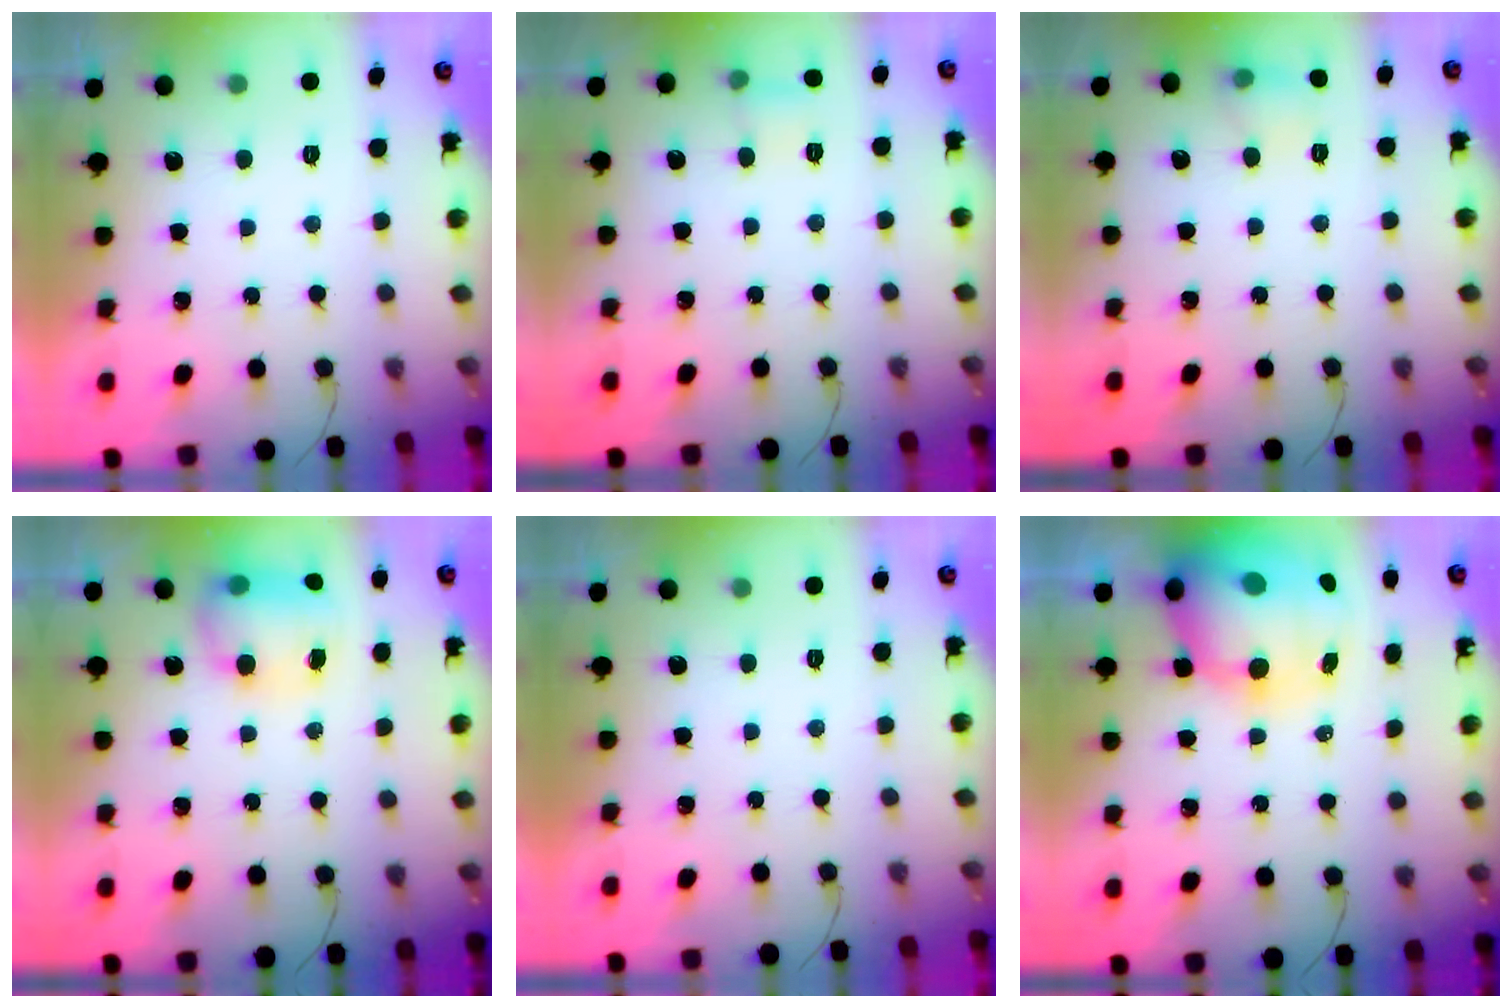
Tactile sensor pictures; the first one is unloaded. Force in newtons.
{"total": 3.7, "press": 3.5, "slide": 1.1}
{"total": 7.0, "press": 6.8, "slide": 1.9}
{"total": 8.8, "press": 8.4, "slide": 2.8}
{"total": 0.0}
{"total": 18.1, "press": 17.6, "slide": 4.3}